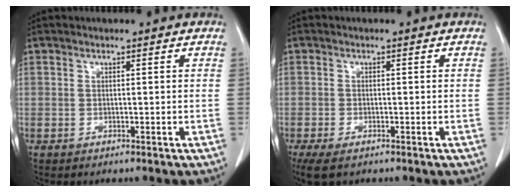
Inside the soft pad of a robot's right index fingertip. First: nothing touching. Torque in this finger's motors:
{"motor_torque": [0.38, -0.34, 0.18, 0.05]}